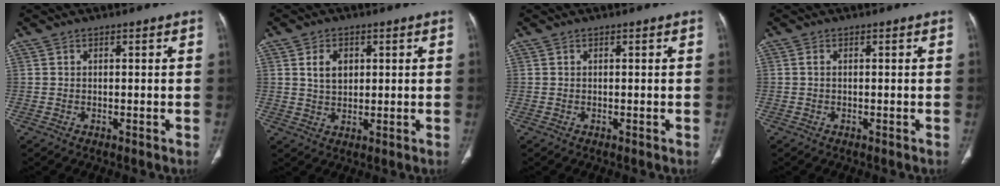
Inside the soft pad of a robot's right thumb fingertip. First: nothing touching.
{"total": 4.8, "force": [1.5, 3.3, 3.1], "torque": [-0.037, -0.006, 0.030]}
{"total": 0.0}
{"total": 0.5, "force": [0.0, 0.2, 0.5], "torque": [-0.013, -0.001, -0.001]}